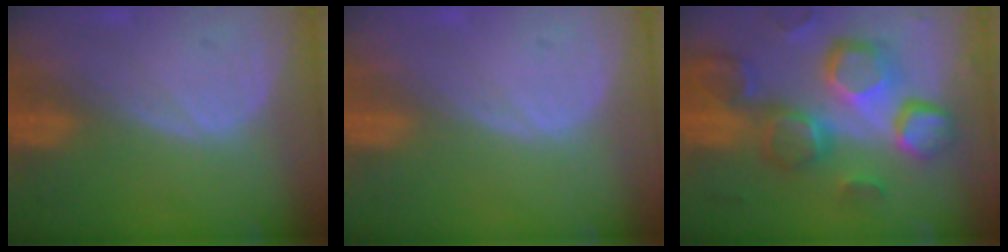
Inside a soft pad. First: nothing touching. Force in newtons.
{"total": 0.5, "press": 0.0, "slide": 0.5}
{"total": 13.0, "press": 11.4, "slide": 6.3}